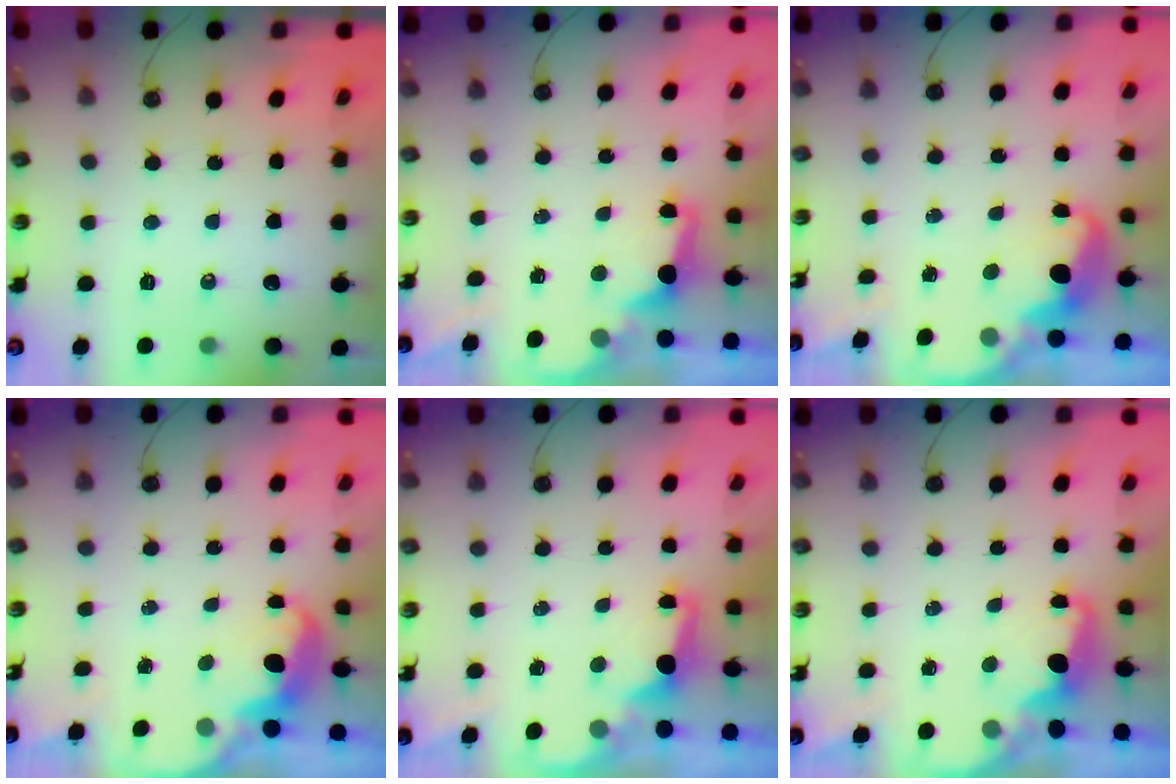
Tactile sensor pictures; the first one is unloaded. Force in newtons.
{"total": 2.1, "press": 1.9, "slide": 0.8}
{"total": 3.4, "press": 3.3, "slide": 0.7}
{"total": 2.5, "press": 2.5, "slide": 0.6}
{"total": 1.6, "press": 1.5, "slide": 0.6}
{"total": 1.6, "press": 1.5, "slide": 0.7}